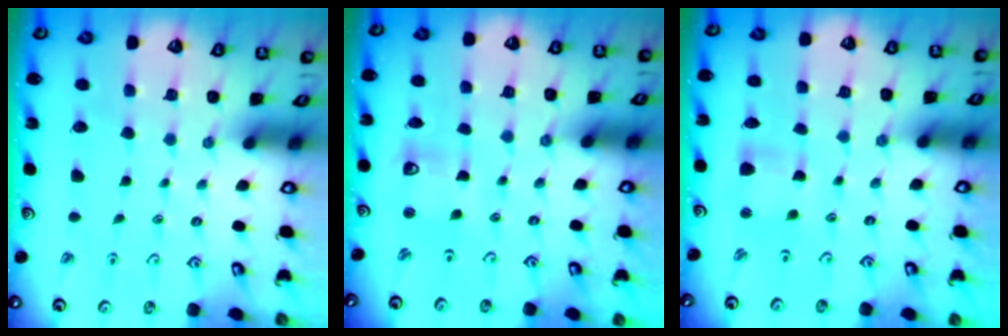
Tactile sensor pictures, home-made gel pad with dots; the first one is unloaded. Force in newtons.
{"total": 2.6, "press": 2.6, "slide": 0.2}
{"total": 1.9, "press": 1.9, "slide": 0.3}